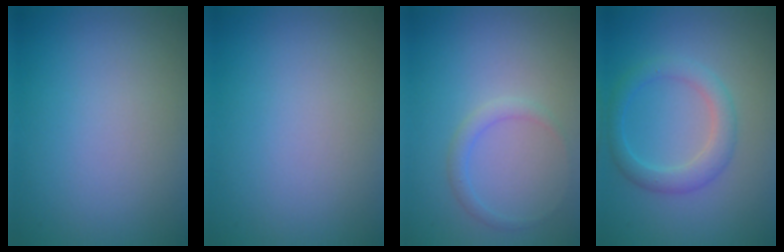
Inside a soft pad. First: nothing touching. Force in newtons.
{"total": 0.0}
{"total": 1.4, "press": 1.4, "slide": 0.1}
{"total": 2.8, "press": 2.8, "slide": 0.0}